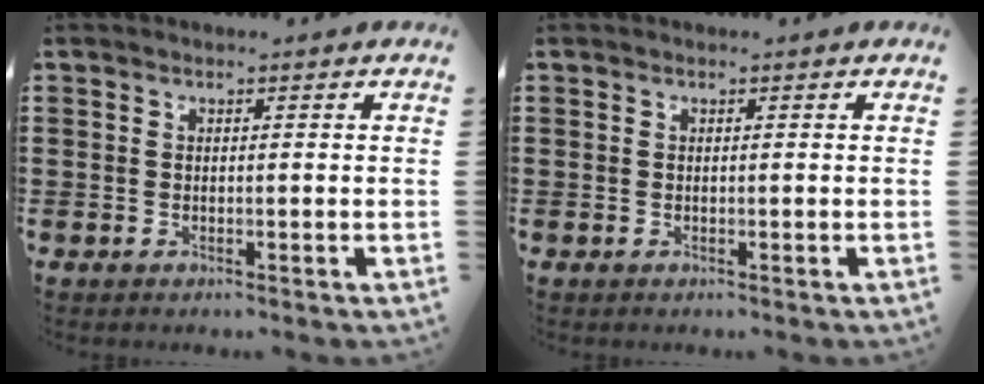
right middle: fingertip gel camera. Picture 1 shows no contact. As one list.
[{"total": 0.0}]